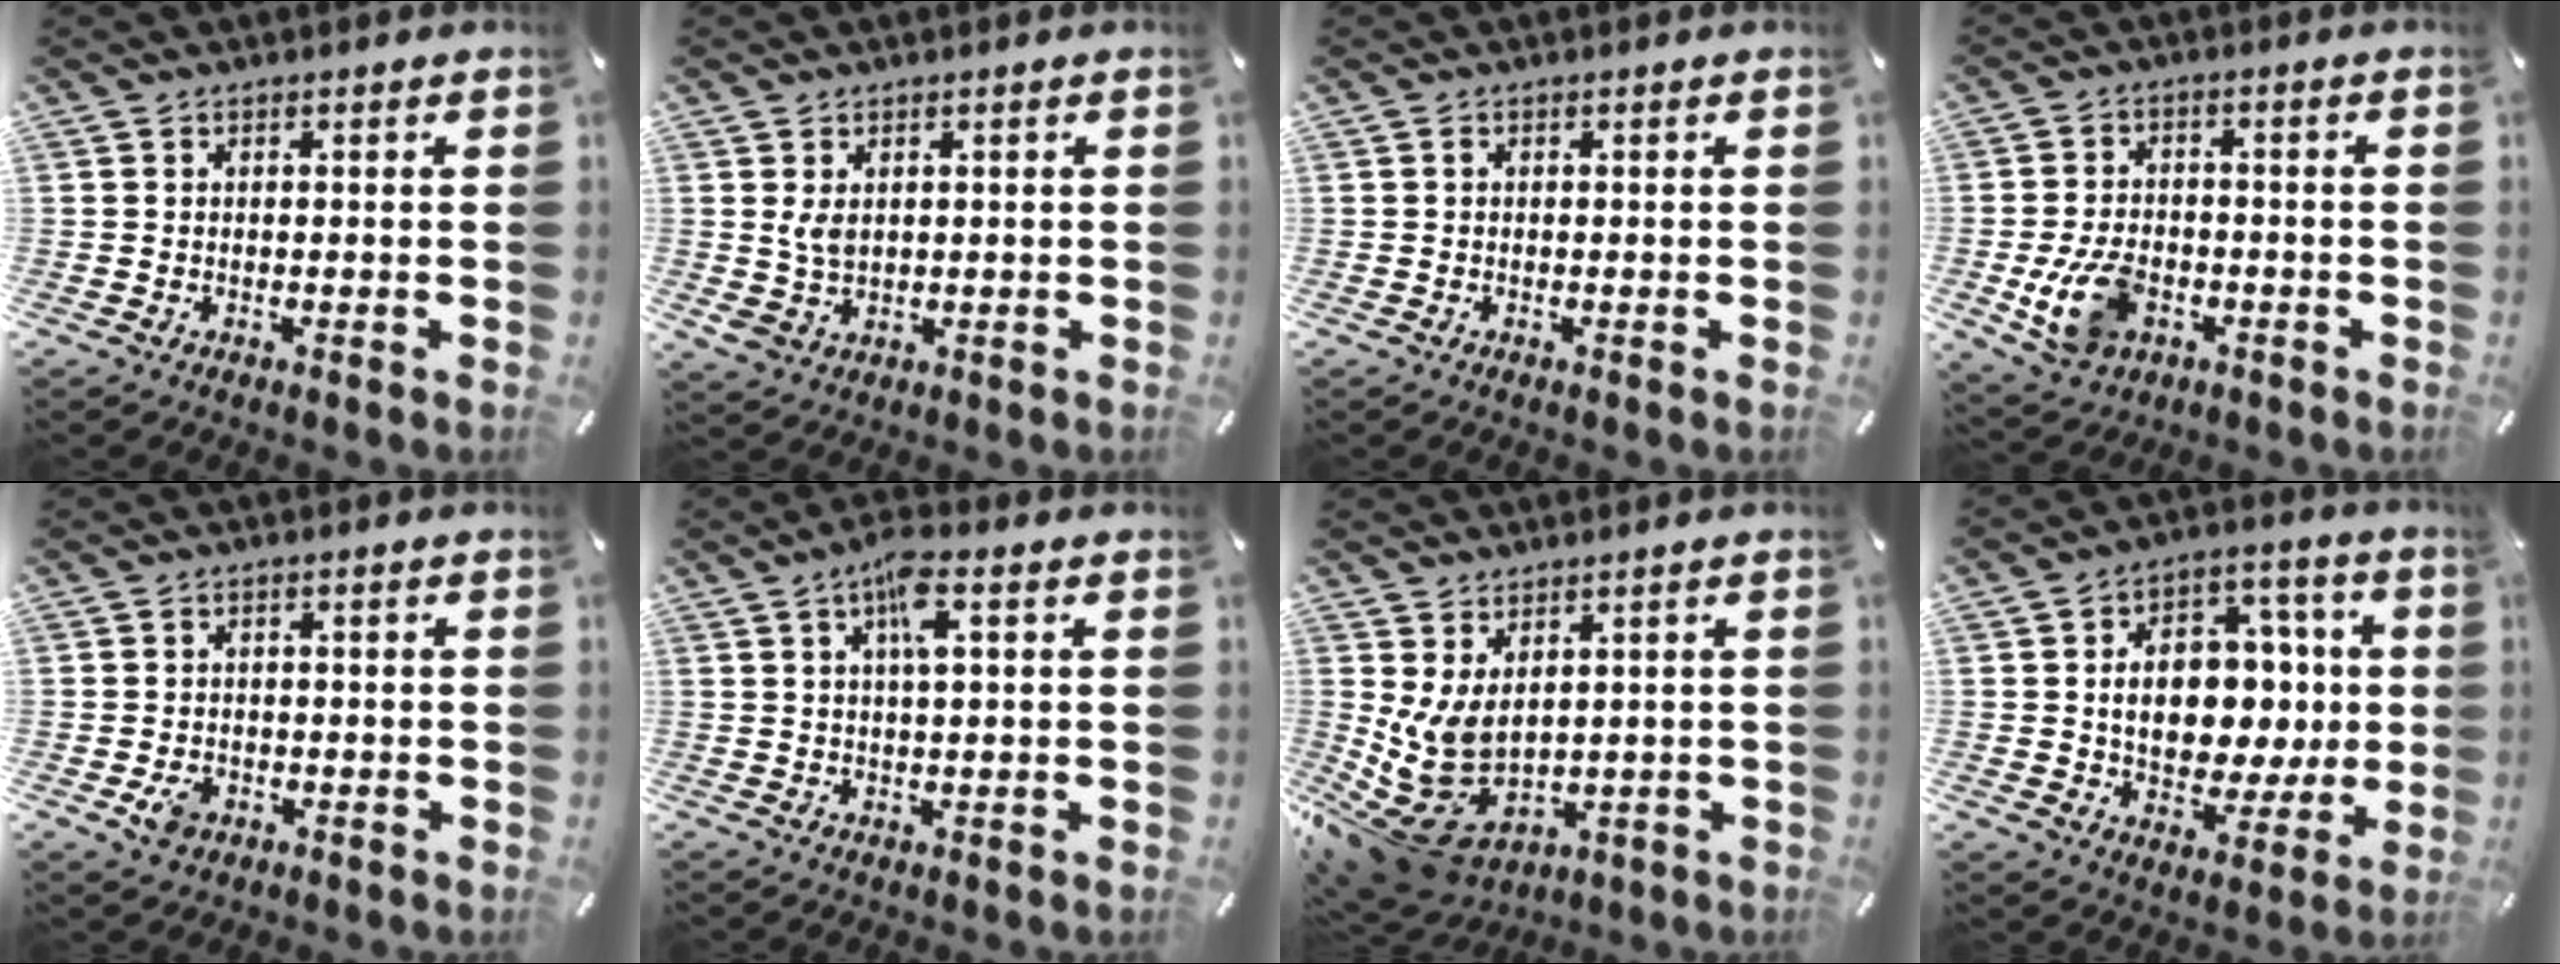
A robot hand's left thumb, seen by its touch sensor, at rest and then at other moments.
{"total": 4.6, "force": [1.2, 3.4, 2.7], "torque": [-0.069, -0.005, 0.023]}
{"total": 0.0}
{"total": 10.3, "force": [-3.0, 7.2, 6.7], "torque": [-0.140, 0.006, -0.053]}
{"total": 3.7, "force": [-1.5, 2.8, 1.9], "torque": [-0.037, -0.001, -0.029]}
{"total": 6.3, "force": [2.2, 1.5, 5.7], "torque": [-0.108, 0.003, 0.033]}
{"total": 10.5, "force": [0.1, 8.1, 6.7], "torque": [-0.171, -0.022, 0.013]}
{"total": 14.1, "force": [0.2, 11.0, 8.9], "torque": [-0.129, 0.000, 0.015]}